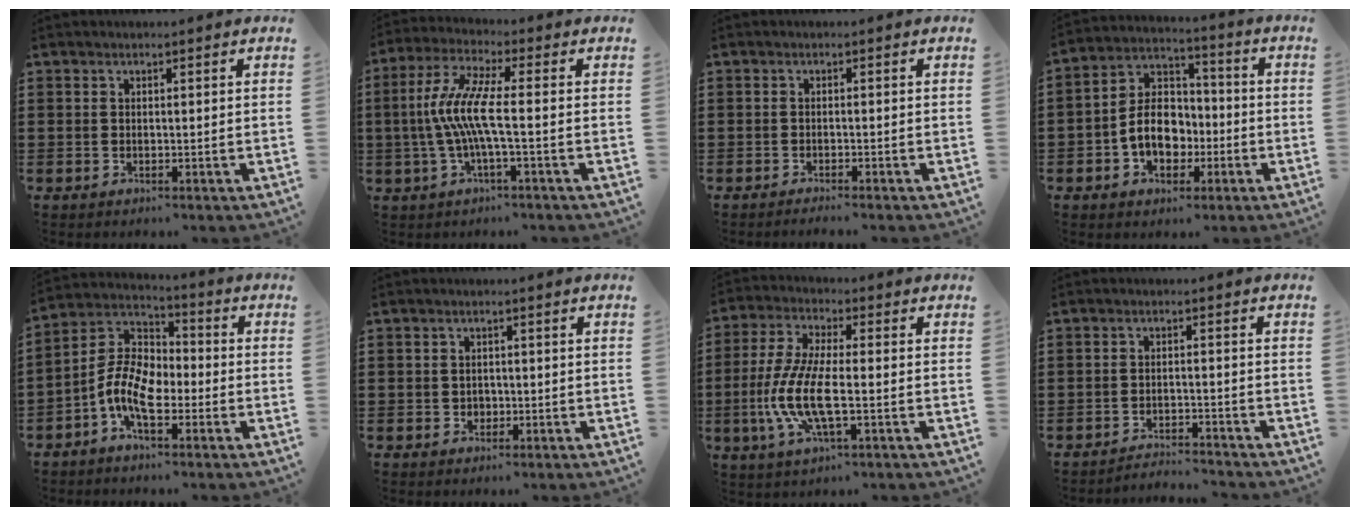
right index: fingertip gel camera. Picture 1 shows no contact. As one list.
[{"total": 8.7, "force": [-1.2, 1.0, 8.6], "torque": [-0.194, -0.016, -0.033]}, {"total": 0.9, "force": [-0.9, -0.1, 0.2], "torque": [-0.006, 0.000, -0.018]}, {"total": 8.8, "force": [-2.1, 6.5, 5.6], "torque": [-0.110, 0.010, -0.043]}, {"total": 9.3, "force": [-3.4, 4.8, 7.2], "torque": [-0.183, -0.007, -0.076]}, {"total": 1.7, "force": [-0.3, 1.6, 0.3], "torque": [-0.012, 0.004, -0.010]}, {"total": 9.4, "force": [-2.7, 2.9, 8.6], "torque": [-0.198, -0.016, -0.056]}, {"total": 2.7, "force": [-2.7, 0.0, 0.1], "torque": [-0.009, 0.000, -0.058]}]